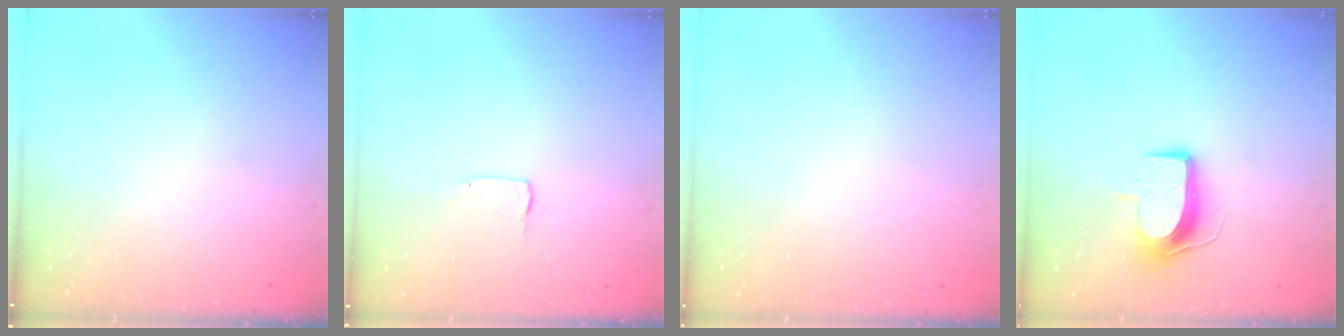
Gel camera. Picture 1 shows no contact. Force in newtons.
{"total": 1.0, "press": 1.0, "slide": 0.1}
{"total": 0.0}
{"total": 9.2, "press": 9.2, "slide": 0.3}